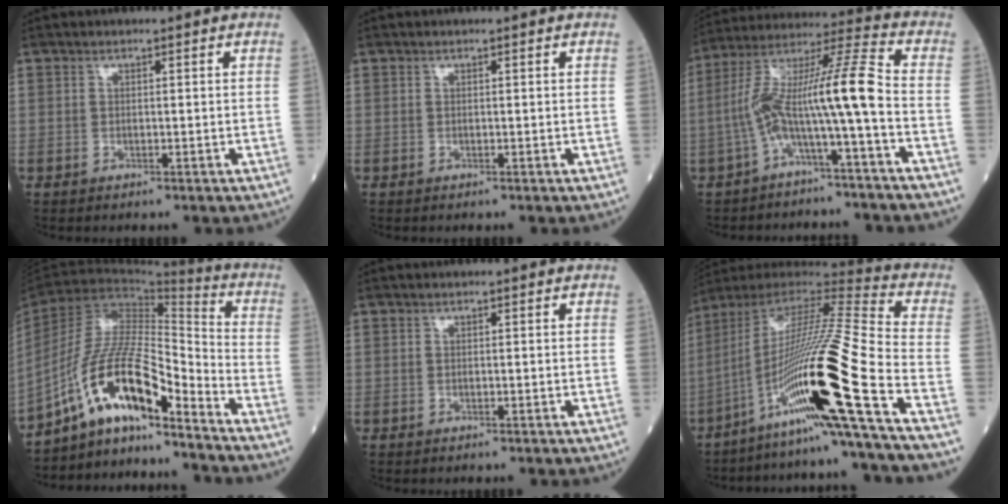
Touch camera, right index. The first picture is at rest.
{"total": 0.0}
{"total": 12.0, "force": [-3.4, -0.1, 11.5], "torque": [-0.214, 0.039, -0.067]}
{"total": 13.1, "force": [-9.4, 2.0, 8.9], "torque": [-0.171, 0.021, -0.170]}
{"total": 0.0}
{"total": 22.6, "force": [-10.1, -2.1, 20.0], "torque": [-0.375, -0.022, -0.191]}